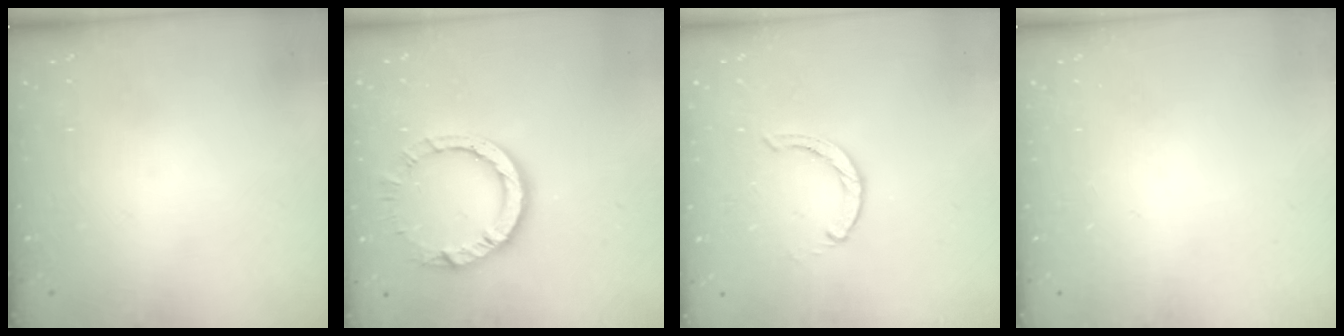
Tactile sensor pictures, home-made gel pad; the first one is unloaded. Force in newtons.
{"total": 10.6, "press": 10.5, "slide": 1.4}
{"total": 0.0}
{"total": 0.0}